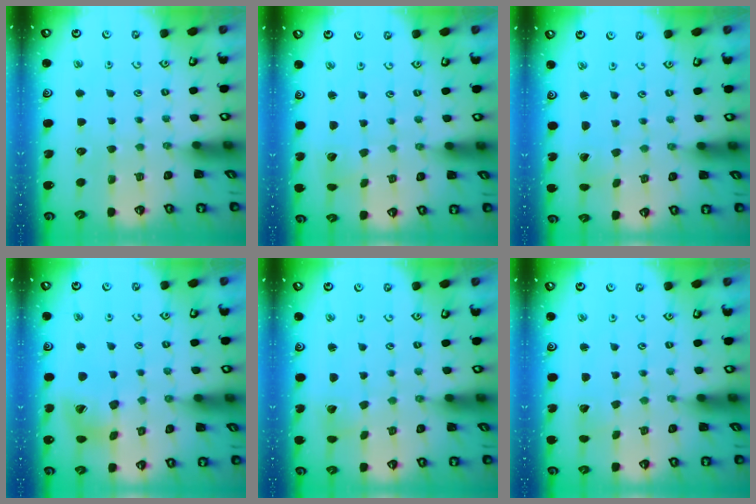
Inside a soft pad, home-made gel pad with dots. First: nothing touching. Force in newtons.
{"total": 3.7, "press": 3.7, "slide": 0.3}
{"total": 0.0}
{"total": 14.2, "press": 14.1, "slide": 1.8}
{"total": 2.7, "press": 2.7, "slide": 0.2}
{"total": 1.8, "press": 1.8, "slide": 0.1}